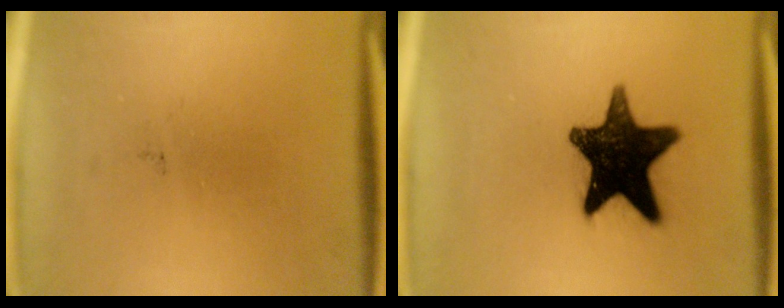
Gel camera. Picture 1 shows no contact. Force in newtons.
{"total": 16.8}